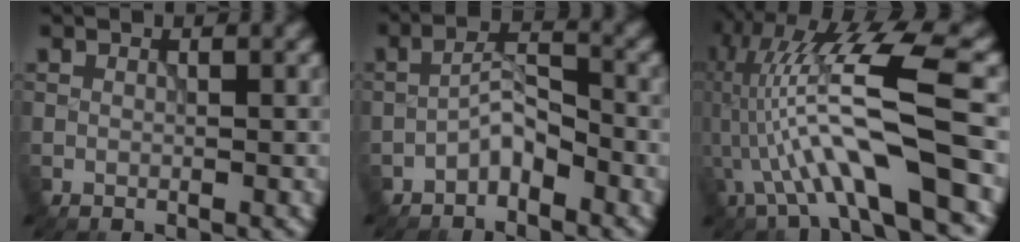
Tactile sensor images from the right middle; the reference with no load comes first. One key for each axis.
{"total": 2.6, "fx": -1.8, "fy": 1.0, "fz": 1.6, "tx": -0.022, "ty": 0.017, "tz": -0.038}
{"total": 12.0, "fx": -1.8, "fy": 2.0, "fz": 11.7, "tx": -0.223, "ty": 0.023, "tz": -0.027}